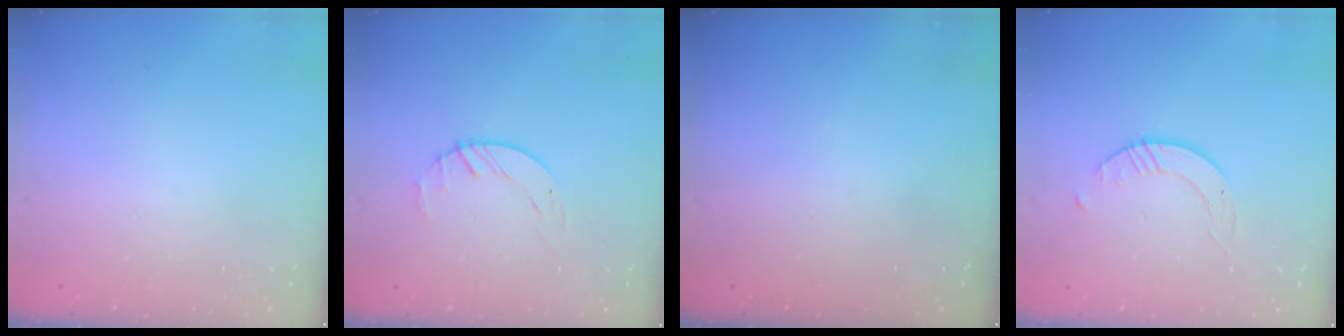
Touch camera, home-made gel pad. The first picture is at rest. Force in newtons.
{"total": 1.6, "press": 1.6, "slide": 0.3}
{"total": 0.0}
{"total": 1.7, "press": 1.7, "slide": 0.2}